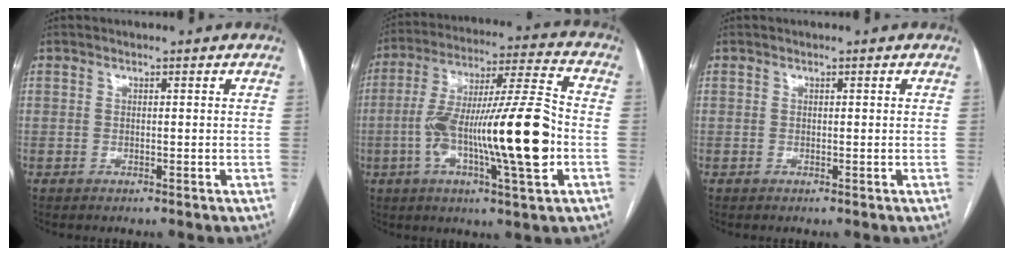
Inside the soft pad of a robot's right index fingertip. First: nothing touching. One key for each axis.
{"total": 20.0, "fx": -4.0, "fy": 1.6, "fz": 19.6, "tx": -0.328, "ty": 0.006, "tz": -0.064}
{"total": 0.0}